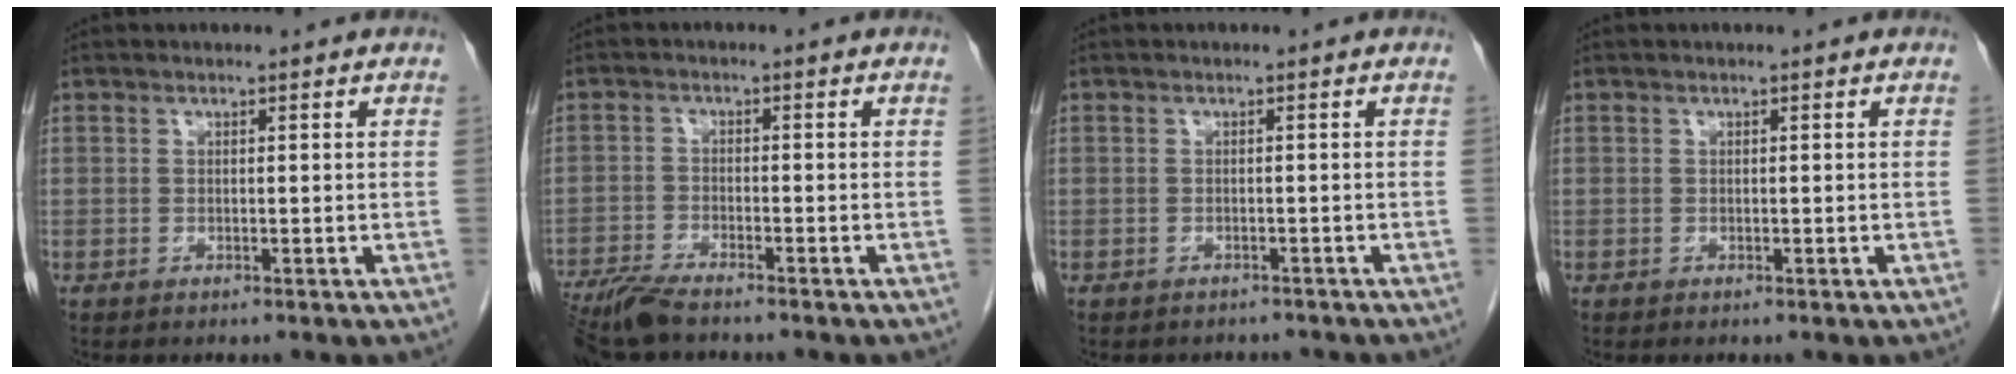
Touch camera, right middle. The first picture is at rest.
{"total": 6.6, "force": [-5.8, 0.6, 3.3], "torque": [-0.058, -0.020, -0.106]}
{"total": 2.8, "force": [-2.6, 1.1, 0.1], "torque": [-0.005, -0.002, -0.033]}
{"total": 0.0}